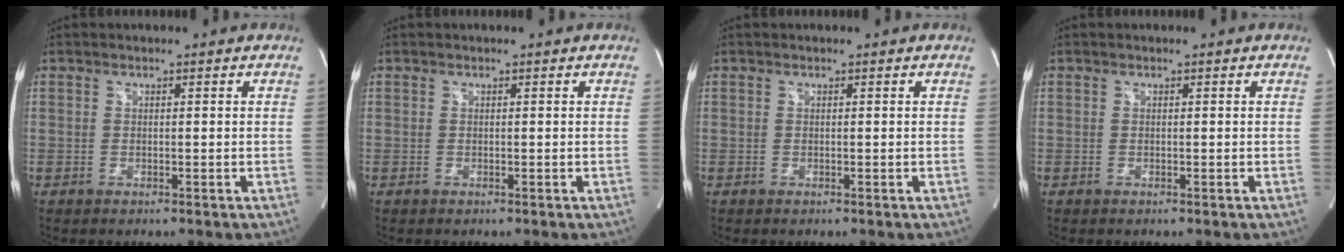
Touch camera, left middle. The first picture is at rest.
{"total": 0.0}
{"total": 0.0}
{"total": 0.0}